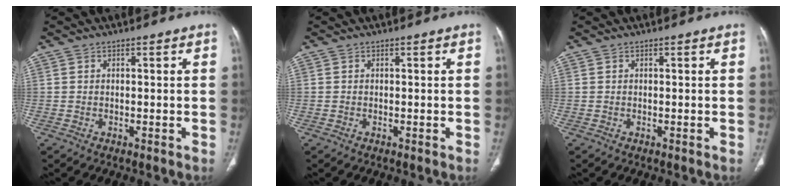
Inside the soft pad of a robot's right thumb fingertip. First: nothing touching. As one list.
[{"total": 0.0}, {"total": 0.0}]